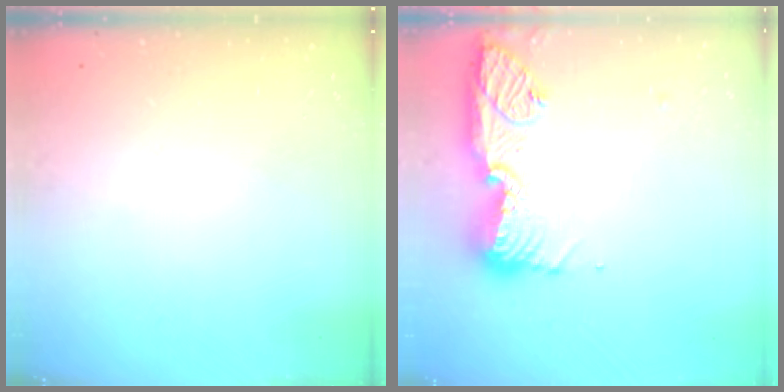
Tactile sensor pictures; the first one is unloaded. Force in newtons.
{"total": 17.6, "press": 16.5, "slide": 6.2}